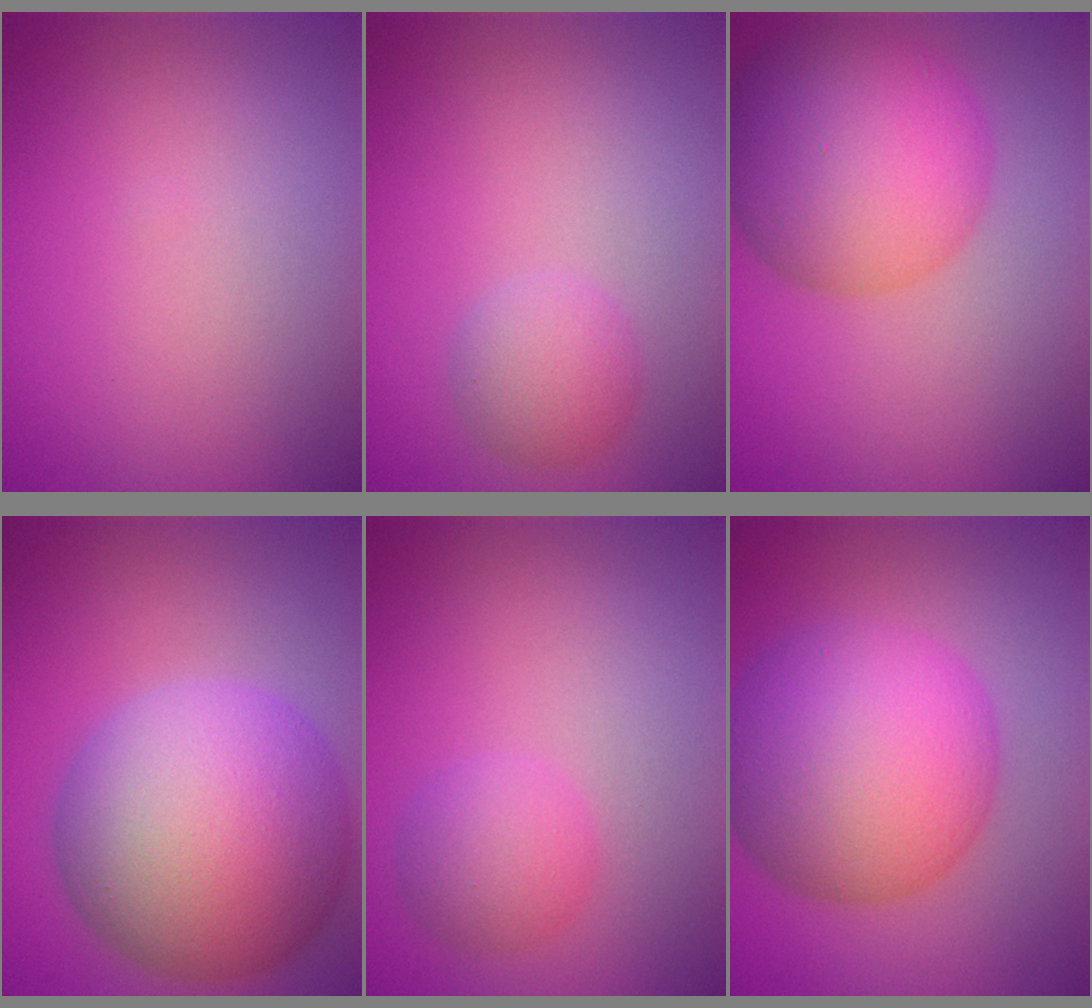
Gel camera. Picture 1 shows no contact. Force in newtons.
{"total": 2.2, "press": 2.2, "slide": 0.2}
{"total": 9.5, "press": 9.5, "slide": 0.2}
{"total": 13.6, "press": 13.6, "slide": 0.4}
{"total": 2.6, "press": 2.6, "slide": 0.1}
{"total": 11.5, "press": 11.5, "slide": 0.1}